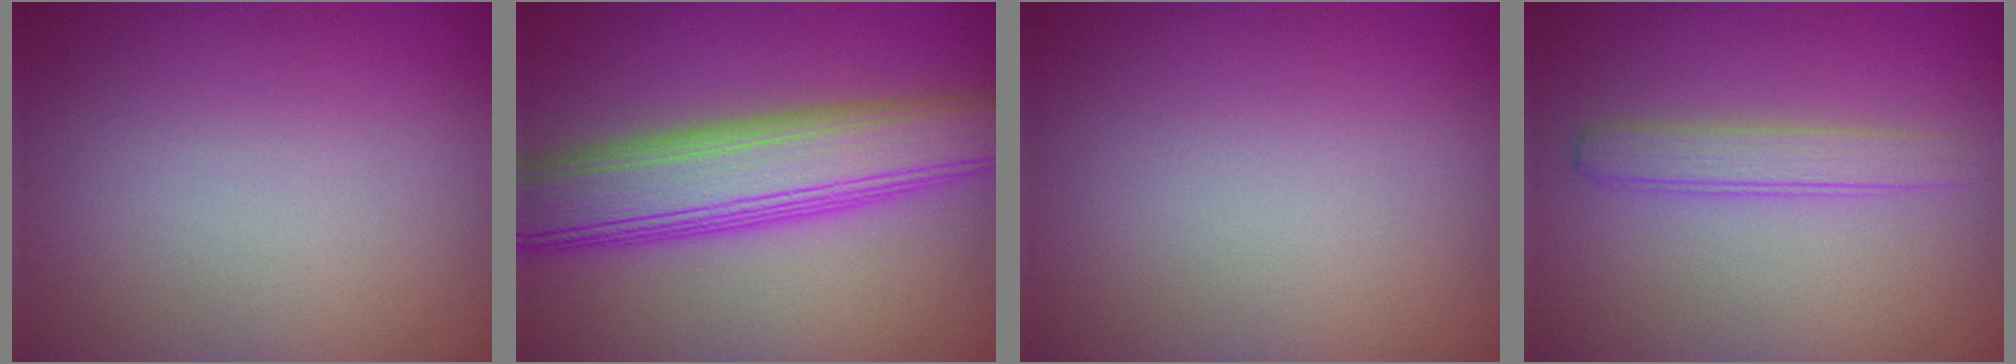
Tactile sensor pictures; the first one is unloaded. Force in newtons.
{"total": 8.4, "press": 8.3, "slide": 0.6}
{"total": 0.0}
{"total": 2.1, "press": 2.1, "slide": 0.1}